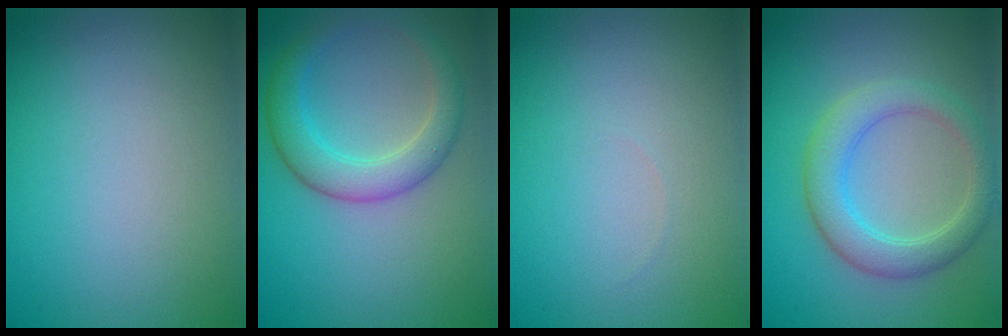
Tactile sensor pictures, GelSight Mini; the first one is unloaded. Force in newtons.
{"total": 3.9, "press": 3.9, "slide": 0.0}
{"total": 0.0}
{"total": 4.1, "press": 4.0, "slide": 0.4}